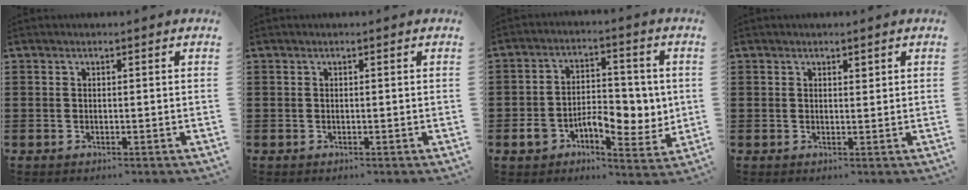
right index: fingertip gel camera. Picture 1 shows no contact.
{"total": 0.0}
{"total": 8.3, "force": [-1.8, 5.7, 5.8], "torque": [-0.098, 0.012, -0.031]}
{"total": 0.8, "force": [0.7, 0.4, 0.3], "torque": [0.002, -0.001, 0.011]}